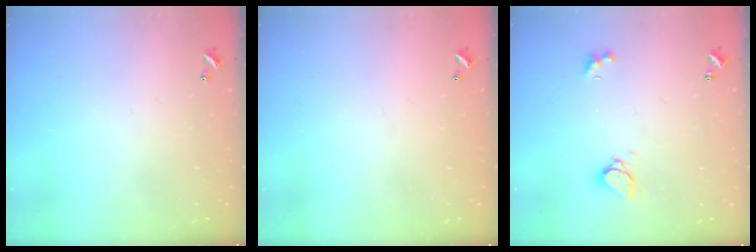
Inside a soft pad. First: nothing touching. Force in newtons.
{"total": 2.8, "press": 2.8, "slide": 0.1}
{"total": 2.1, "press": 2.0, "slide": 0.5}